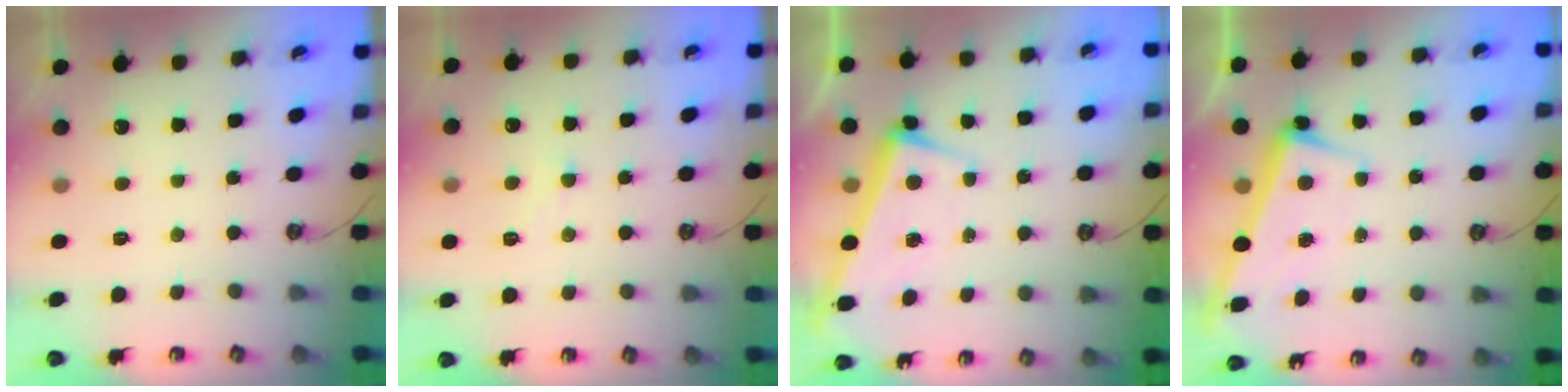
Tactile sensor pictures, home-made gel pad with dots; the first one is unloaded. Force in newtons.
{"total": 2.2, "press": 2.1, "slide": 0.6}
{"total": 3.2, "press": 3.0, "slide": 0.9}
{"total": 2.4, "press": 2.3, "slide": 0.7}